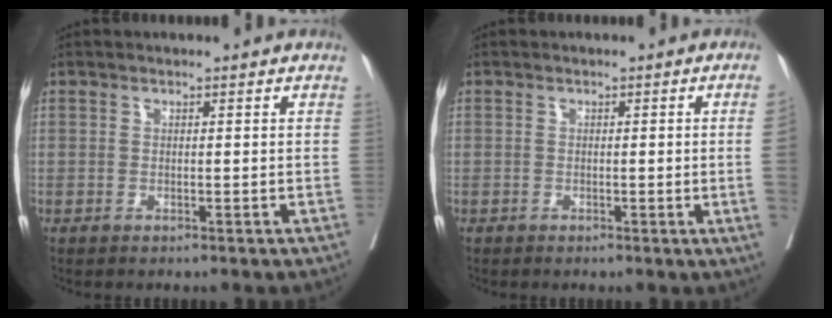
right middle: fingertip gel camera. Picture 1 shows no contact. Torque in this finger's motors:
{"motor_torque": [0.93, -1.06, -0.68, -0.07]}